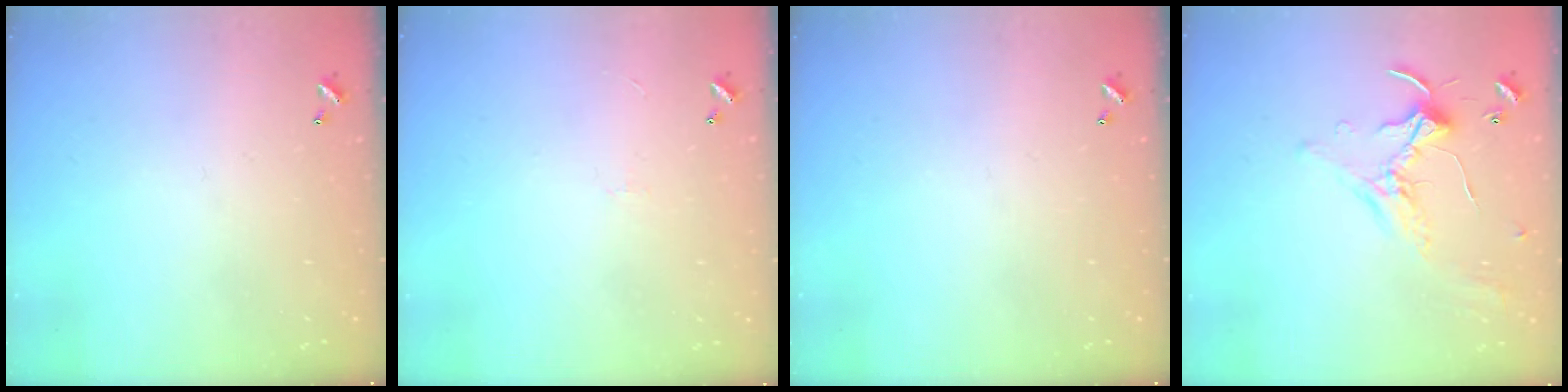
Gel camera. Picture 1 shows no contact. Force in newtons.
{"total": 0.7, "press": 0.3, "slide": 0.7}
{"total": 0.0}
{"total": 0.9, "press": 0.8, "slide": 0.4}